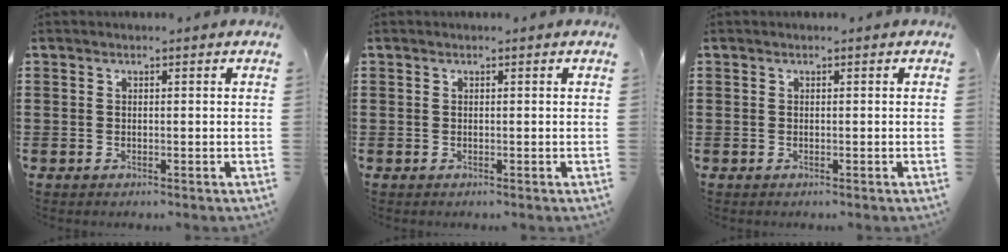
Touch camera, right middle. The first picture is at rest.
{"total": 0.0}
{"total": 0.0}